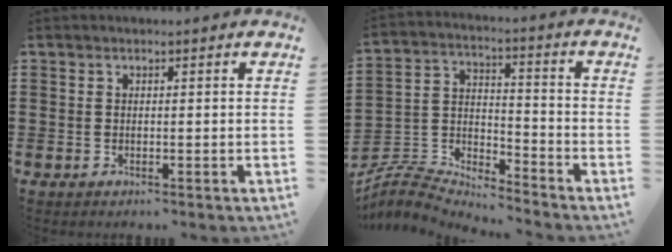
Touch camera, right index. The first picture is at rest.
{"total": 5.7, "force": [-5.6, 0.8, 0.6], "torque": [-0.038, -0.009, -0.122]}